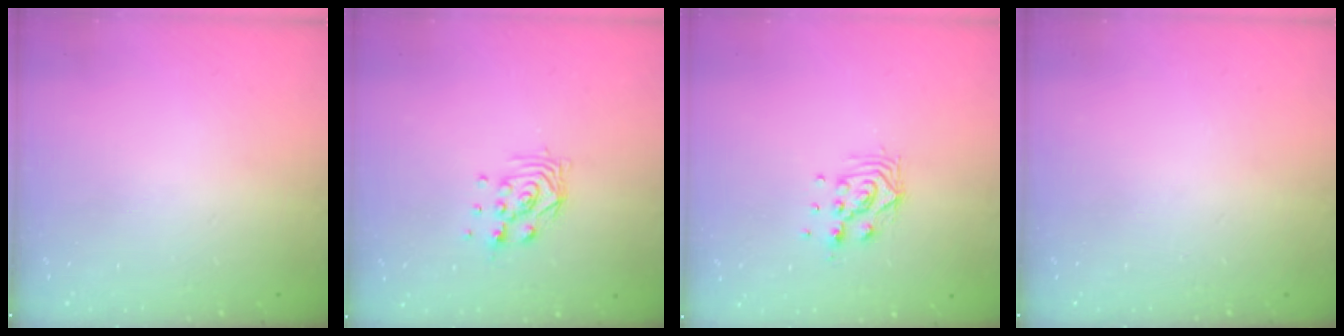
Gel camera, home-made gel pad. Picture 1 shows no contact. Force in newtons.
{"total": 6.6, "press": 6.5, "slide": 0.5}
{"total": 8.6, "press": 8.6, "slide": 0.7}
{"total": 0.0}